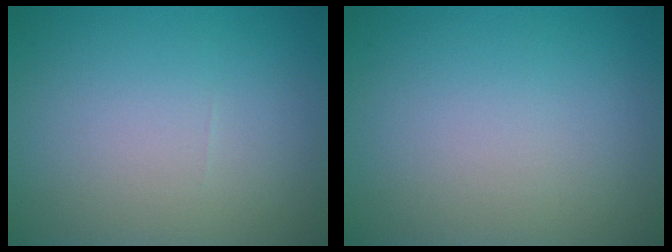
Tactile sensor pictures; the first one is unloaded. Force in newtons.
{"total": 0.0}